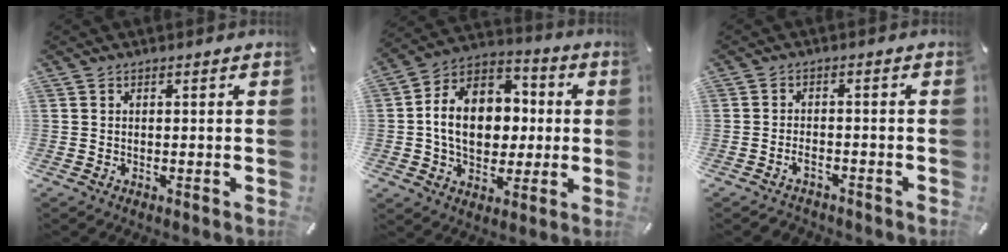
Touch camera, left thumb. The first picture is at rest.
{"total": 14.7, "force": [-1.1, 11.6, 8.9], "torque": [-0.174, 0.014, -0.017]}
{"total": 3.0, "force": [-2.0, 1.6, 1.5], "torque": [-0.027, 0.010, -0.039]}